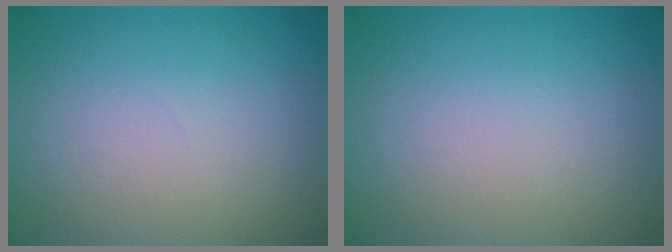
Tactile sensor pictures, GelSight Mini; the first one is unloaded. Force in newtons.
{"total": 0.0}